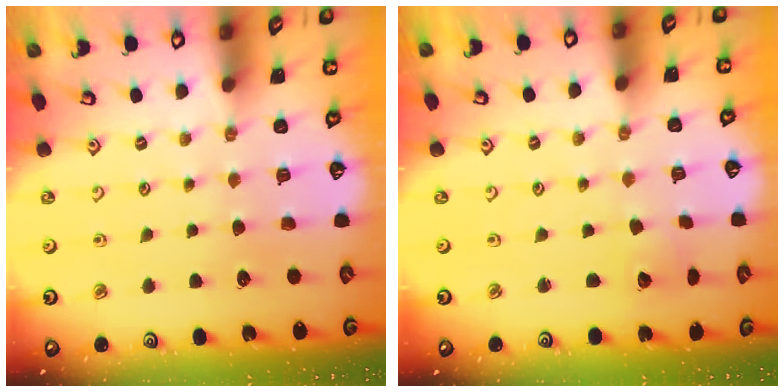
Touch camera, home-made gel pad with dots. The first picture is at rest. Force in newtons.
{"total": 2.6, "press": 2.6, "slide": 0.2}